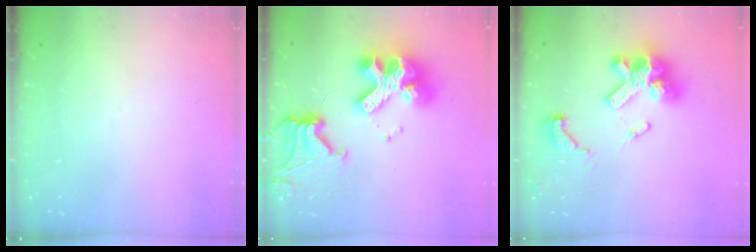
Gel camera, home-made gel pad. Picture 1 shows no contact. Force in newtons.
{"total": 21.2, "press": 21.1, "slide": 2.3}
{"total": 18.5, "press": 18.3, "slide": 2.4}